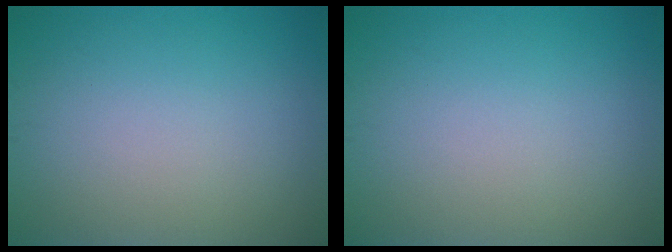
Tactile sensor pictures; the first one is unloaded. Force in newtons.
{"total": 0.0}